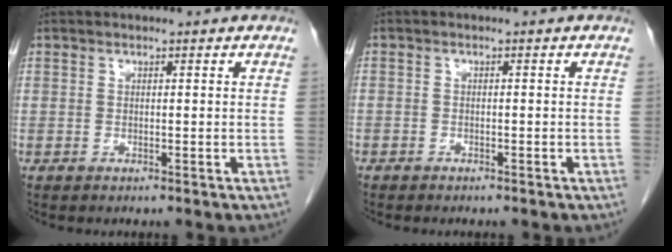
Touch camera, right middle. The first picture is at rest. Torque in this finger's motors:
{"motor_torque": [1.06, -1.08, 0.00, -0.18]}